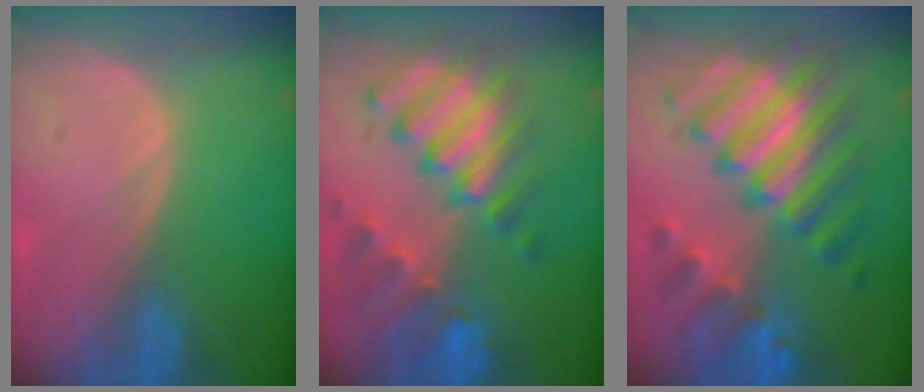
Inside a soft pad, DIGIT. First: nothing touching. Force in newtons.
{"total": 10.8, "press": 9.3, "slide": 5.6}
{"total": 11.9, "press": 11.8, "slide": 1.0}